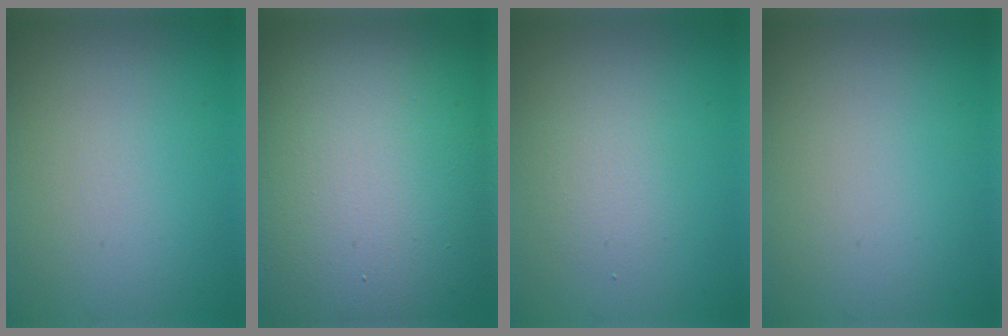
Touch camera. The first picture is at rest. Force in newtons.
{"total": 20.5, "press": 20.5, "slide": 1.3}
{"total": 1.9, "press": 1.9, "slide": 0.1}
{"total": 0.0}